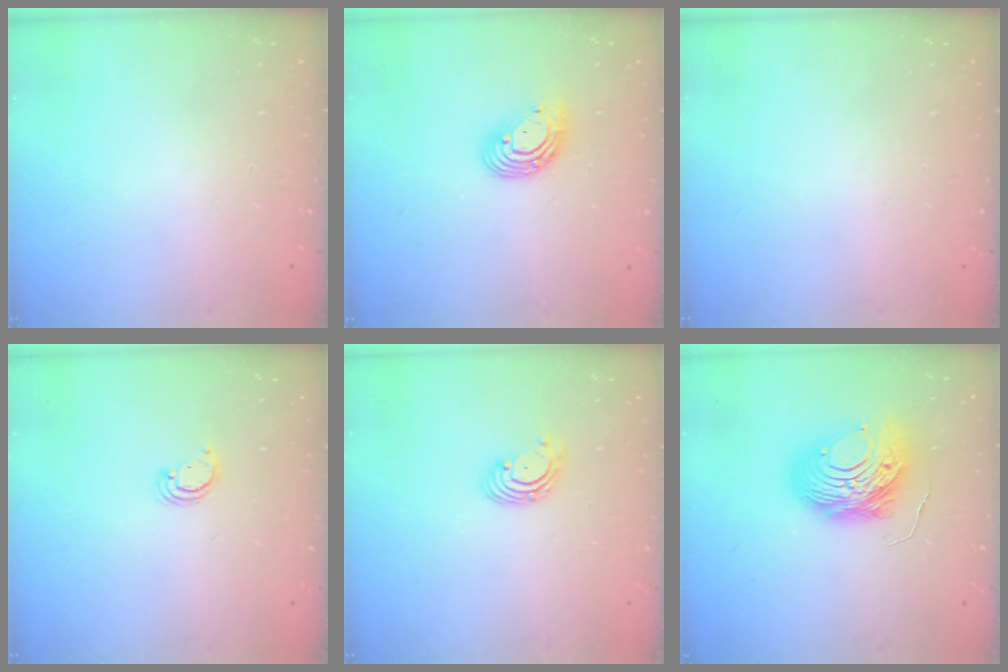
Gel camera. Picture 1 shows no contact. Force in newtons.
{"total": 9.9, "press": 9.8, "slide": 1.2}
{"total": 0.0}
{"total": 2.4, "press": 2.4, "slide": 0.2}
{"total": 2.7, "press": 2.7, "slide": 0.1}
{"total": 15.5, "press": 15.4, "slide": 1.3}